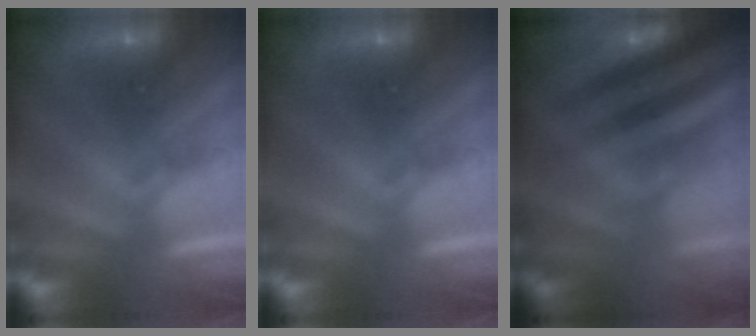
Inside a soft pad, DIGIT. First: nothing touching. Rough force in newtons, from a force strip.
{"total": 0.0}
{"total": 2.9}